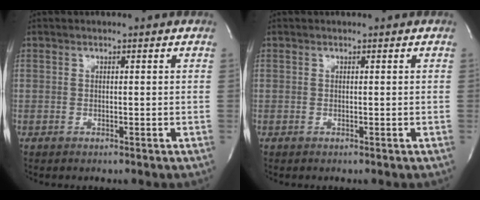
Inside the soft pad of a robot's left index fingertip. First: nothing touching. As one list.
[{"total": 0.0}]